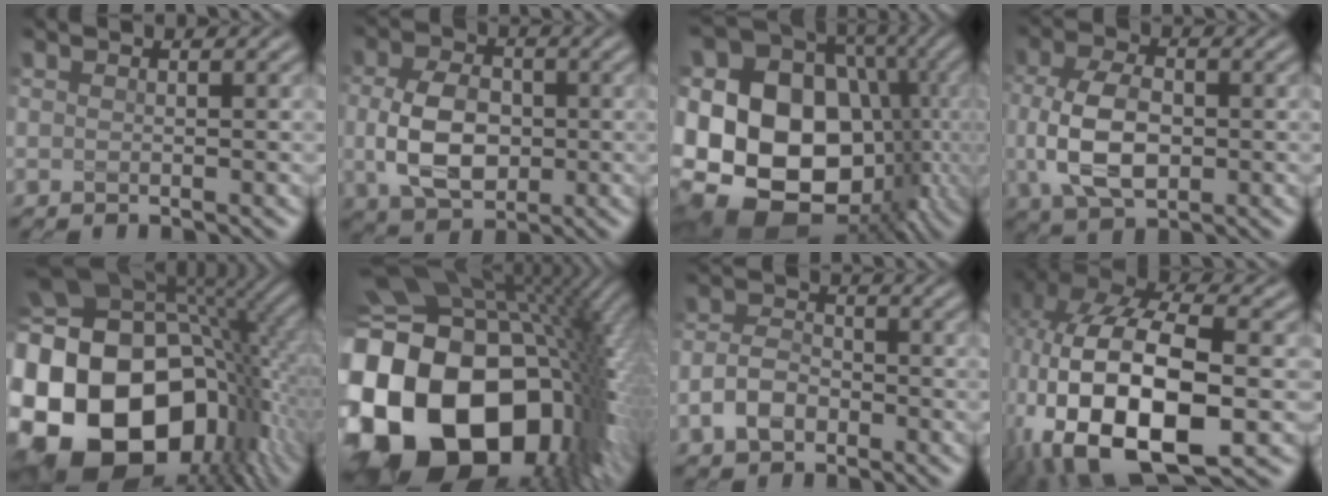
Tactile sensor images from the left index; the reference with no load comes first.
{"total": 6.4, "force": [-0.4, 4.4, 4.6], "torque": [-0.101, -0.005, -0.009]}
{"total": 21.1, "force": [-2.1, 16.7, 12.8], "torque": [-0.212, 0.000, -0.046]}
{"total": 6.8, "force": [-0.4, 4.2, 5.3], "torque": [-0.118, -0.005, -0.010]}
{"total": 22.9, "force": [-4.6, 16.8, 14.9], "torque": [-0.275, -0.033, -0.097]}
{"total": 22.8, "force": [-5.5, 16.4, 14.9], "torque": [-0.272, -0.017, -0.112]}
{"total": 3.4, "force": [-1.6, 2.3, 1.9], "torque": [-0.037, 0.004, -0.039]}
{"total": 16.7, "force": [-3.9, 9.5, 13.2], "torque": [-0.262, -0.018, -0.051]}